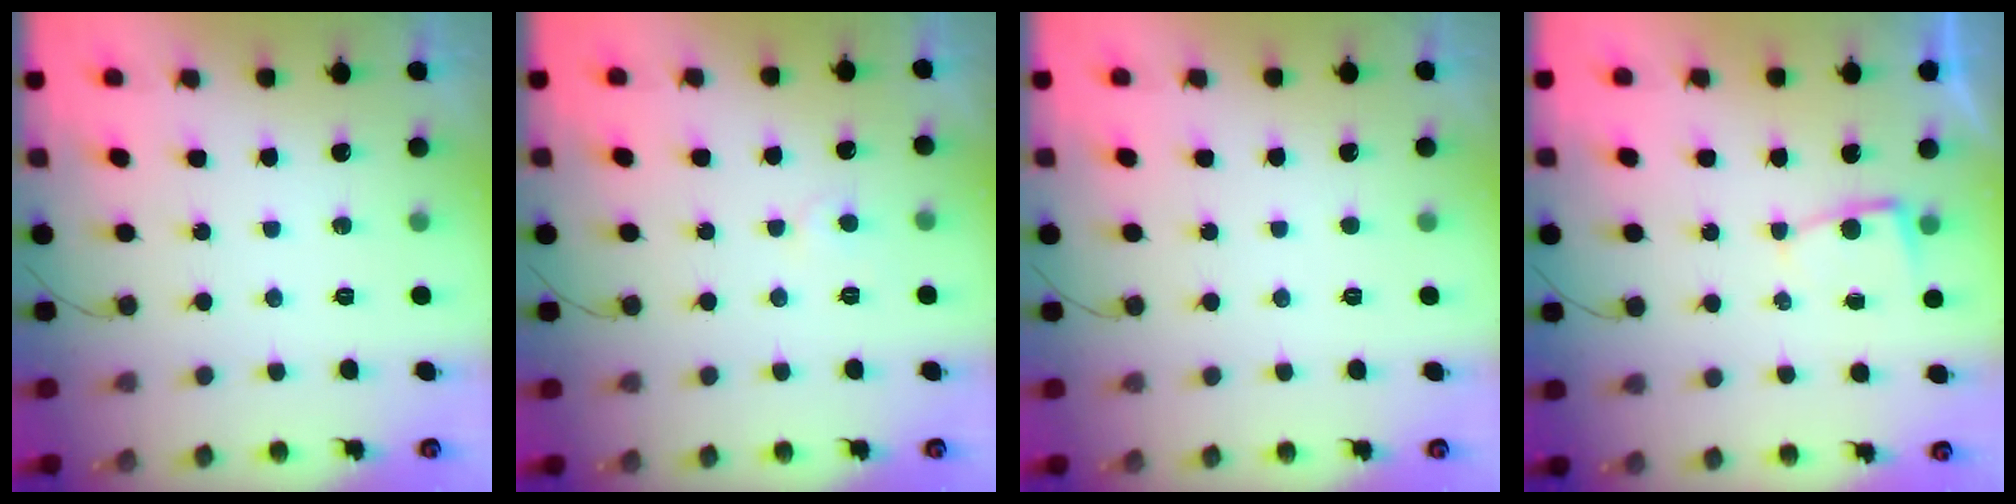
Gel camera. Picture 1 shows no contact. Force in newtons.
{"total": 3.2, "press": 3.2, "slide": 0.2}
{"total": 1.6, "press": 1.5, "slide": 0.2}
{"total": 2.4, "press": 2.4, "slide": 0.3}